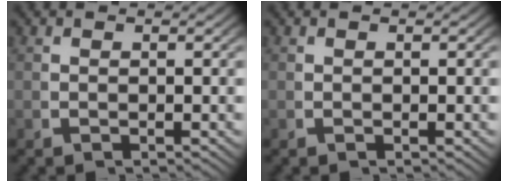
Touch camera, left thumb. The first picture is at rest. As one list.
[{"total": 0.0}]